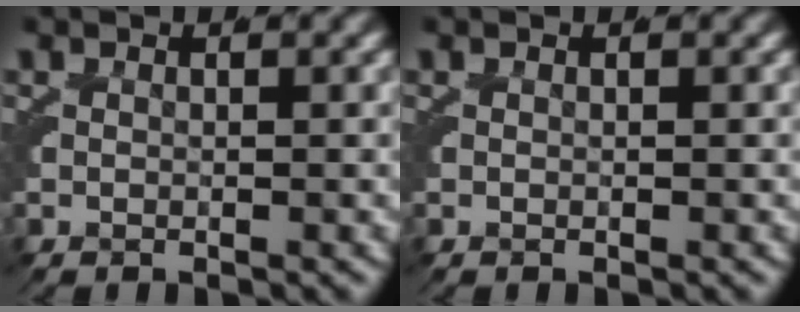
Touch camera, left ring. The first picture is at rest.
{"total": 0.0}